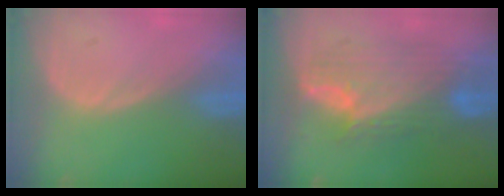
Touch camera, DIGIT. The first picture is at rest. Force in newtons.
{"total": 9.1, "press": 9.0, "slide": 0.5}